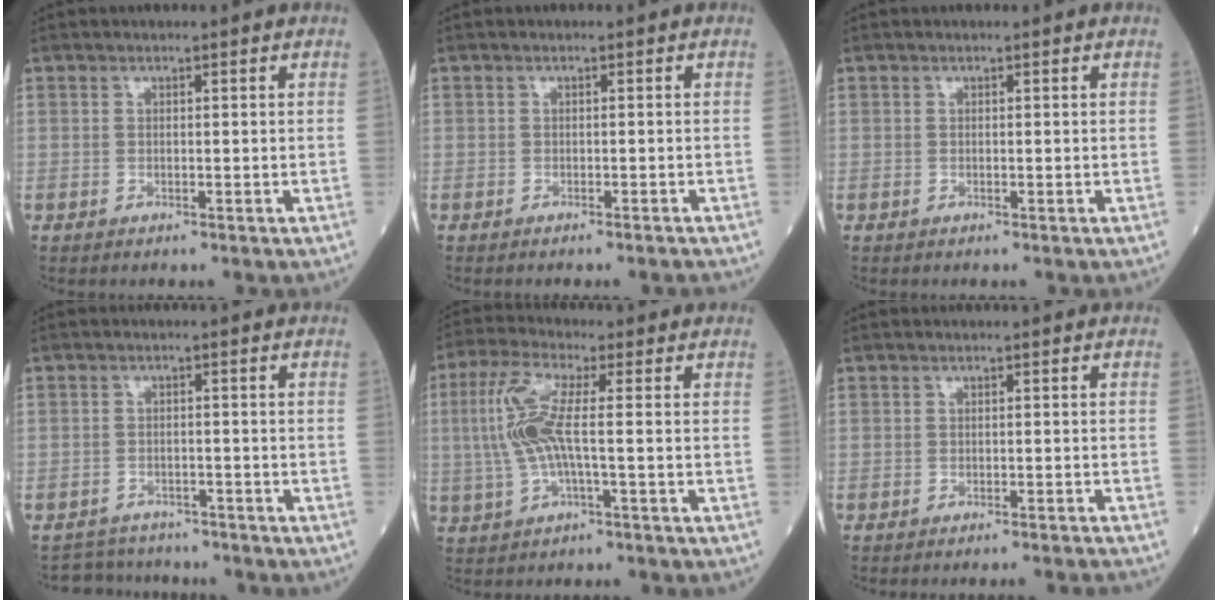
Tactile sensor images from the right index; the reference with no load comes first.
{"total": 2.6, "force": [-2.4, 0.0, 0.8], "torque": [-0.011, -0.003, -0.031]}
{"total": 0.0}
{"total": 5.0, "force": [-4.5, 2.1, -0.8], "torque": [0.015, 0.014, -0.069]}
{"total": 8.0, "force": [0.1, 1.2, 8.0], "torque": [-0.185, 0.013, -0.003]}
{"total": 4.9, "force": [-4.7, -0.5, 1.1], "torque": [-0.010, -0.010, -0.055]}